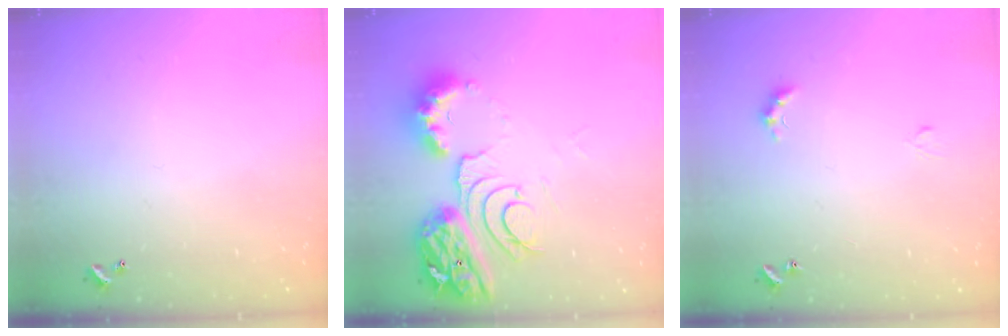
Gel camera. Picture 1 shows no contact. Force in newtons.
{"total": 14.1, "press": 14.1, "slide": 1.5}
{"total": 2.8, "press": 2.7, "slide": 0.6}